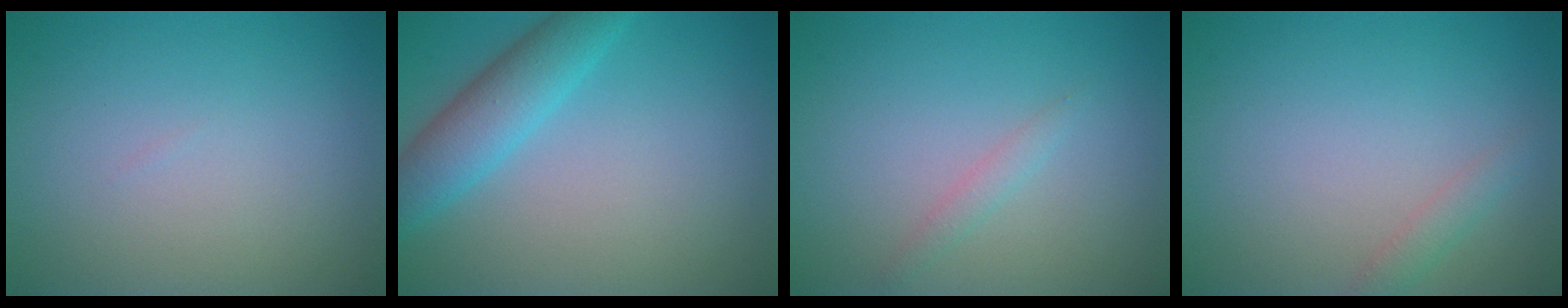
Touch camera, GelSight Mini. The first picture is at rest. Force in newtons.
{"total": 4.4, "press": 4.4, "slide": 0.1}
{"total": 1.0, "press": 0.9, "slide": 0.1}
{"total": 1.2, "press": 1.2, "slide": 0.1}